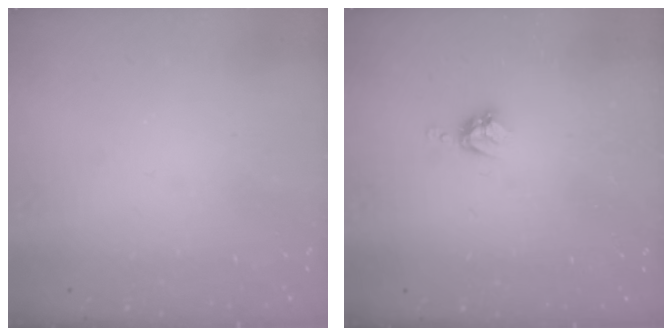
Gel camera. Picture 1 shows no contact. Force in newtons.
{"total": 4.0, "press": 4.0, "slide": 0.5}